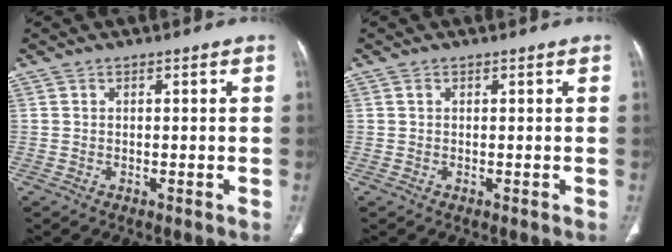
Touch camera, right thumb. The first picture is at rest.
{"total": 0.0}